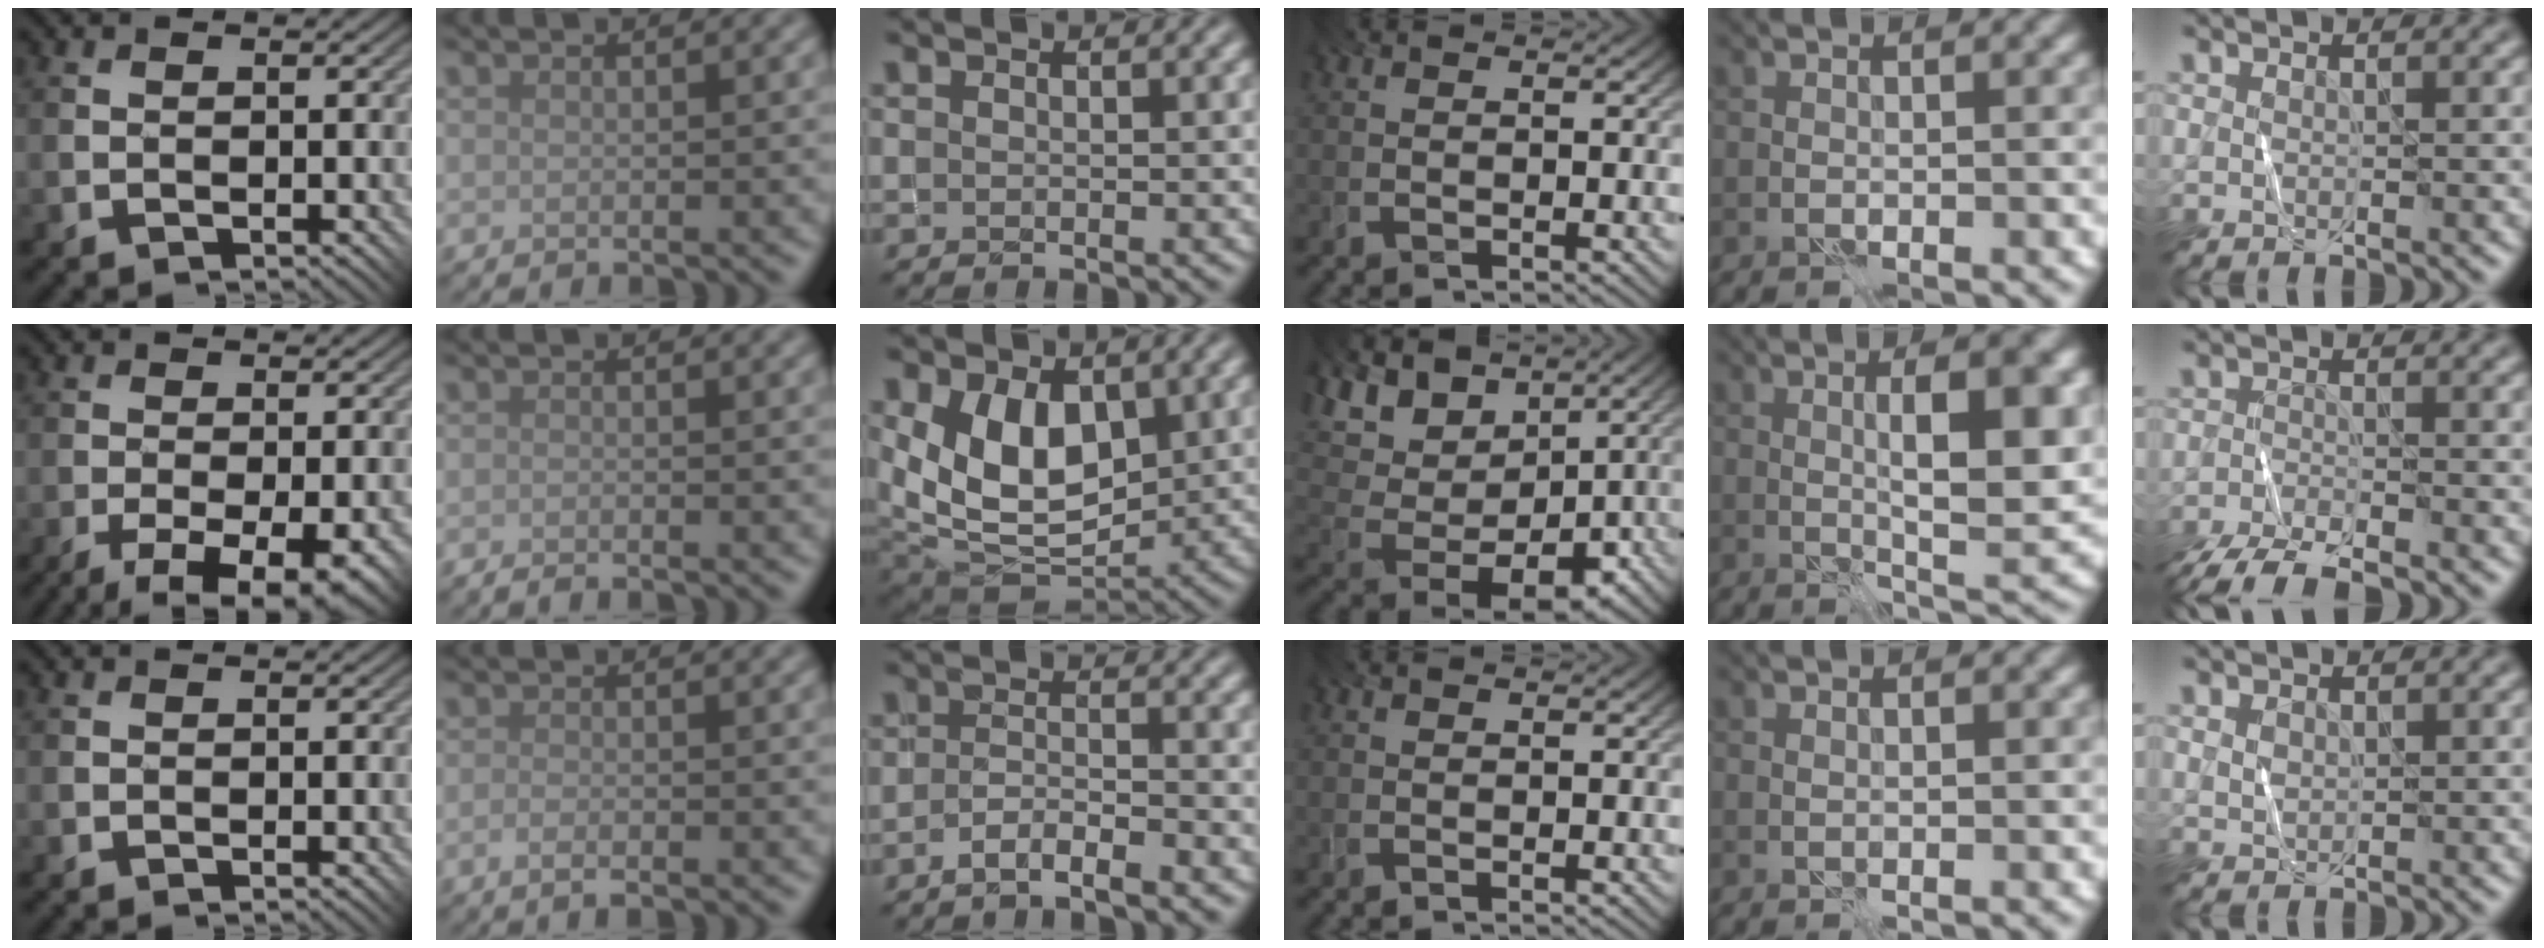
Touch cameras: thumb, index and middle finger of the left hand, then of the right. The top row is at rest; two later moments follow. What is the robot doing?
{"motion": "fold", "object": "shorts"}